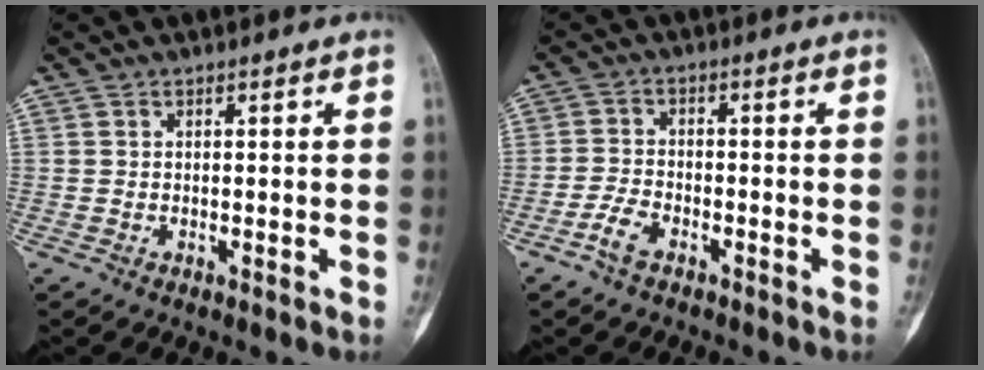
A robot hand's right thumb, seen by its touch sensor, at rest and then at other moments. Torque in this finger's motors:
{"motor_torque": [-0.12, 0.19, -0.05, 0.27, 0.04]}